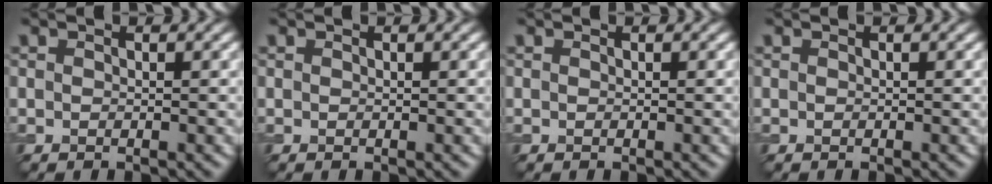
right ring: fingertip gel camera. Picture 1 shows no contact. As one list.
[{"total": 0.0}, {"total": 0.0}, {"total": 0.0}]